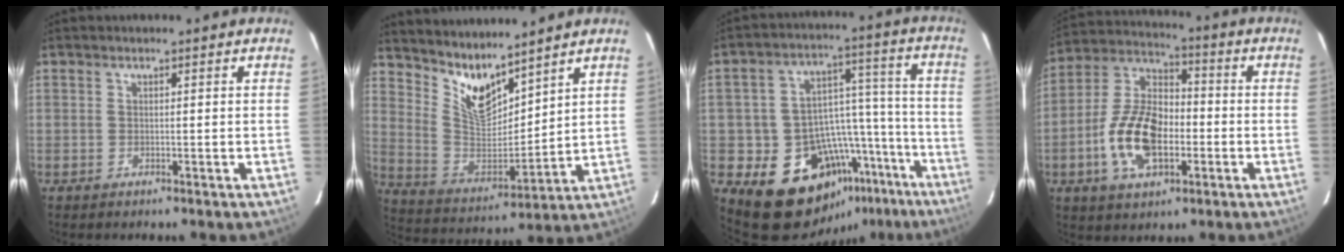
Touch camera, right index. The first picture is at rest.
{"total": 11.2, "force": [9.2, 3.2, 5.5], "torque": [-0.112, -0.019, 0.186]}
{"total": 17.6, "force": [-12.2, 11.5, 5.5], "torque": [-0.090, 0.073, -0.158]}
{"total": 14.9, "force": [-4.2, 8.4, 11.6], "torque": [-0.238, 0.015, -0.073]}